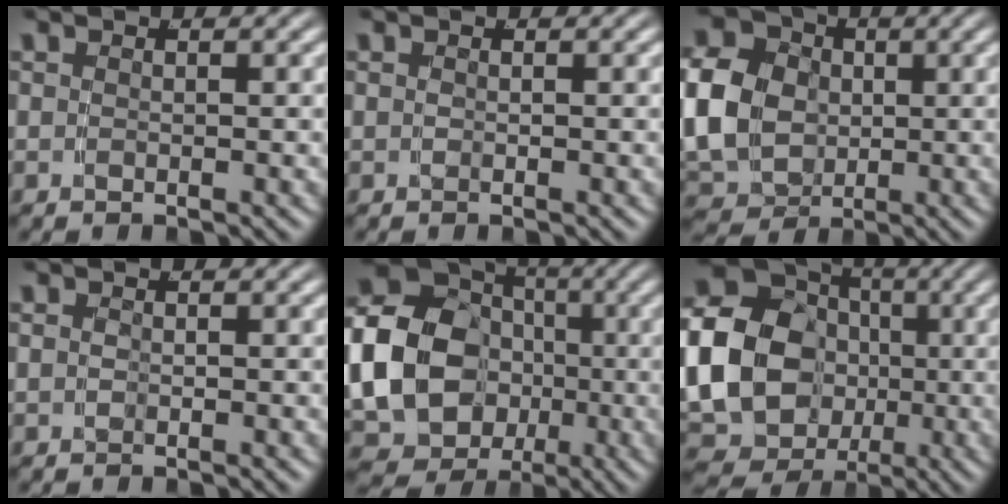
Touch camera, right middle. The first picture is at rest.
{"total": 0.0}
{"total": 11.8, "force": [-0.1, 10.2, 5.9], "torque": [-0.147, -0.039, 0.005]}
{"total": 0.6, "force": [-0.3, 0.3, 0.3], "torque": [-0.011, -0.004, -0.002]}
{"total": 18.6, "force": [-2.3, 16.3, 8.7], "torque": [-0.224, -0.062, -0.034]}
{"total": 21.0, "force": [-1.2, 18.8, 9.3], "torque": [-0.248, -0.058, -0.026]}